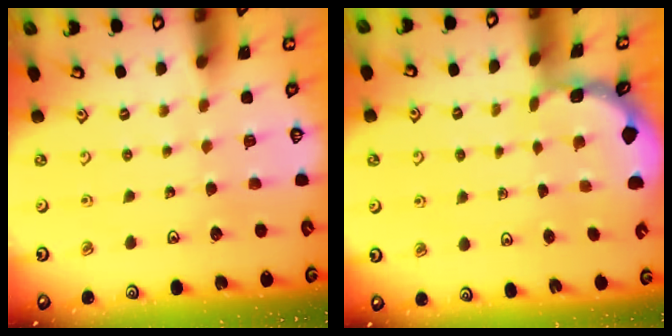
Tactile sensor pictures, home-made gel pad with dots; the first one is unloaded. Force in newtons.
{"total": 1.6, "press": 1.5, "slide": 0.2}